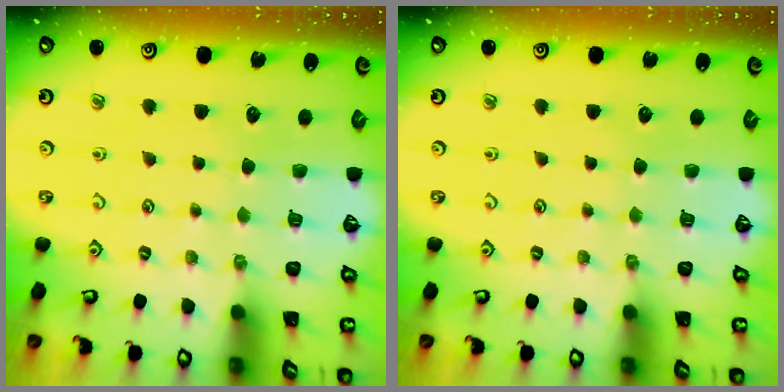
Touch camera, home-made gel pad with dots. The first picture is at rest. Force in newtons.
{"total": 0.0}